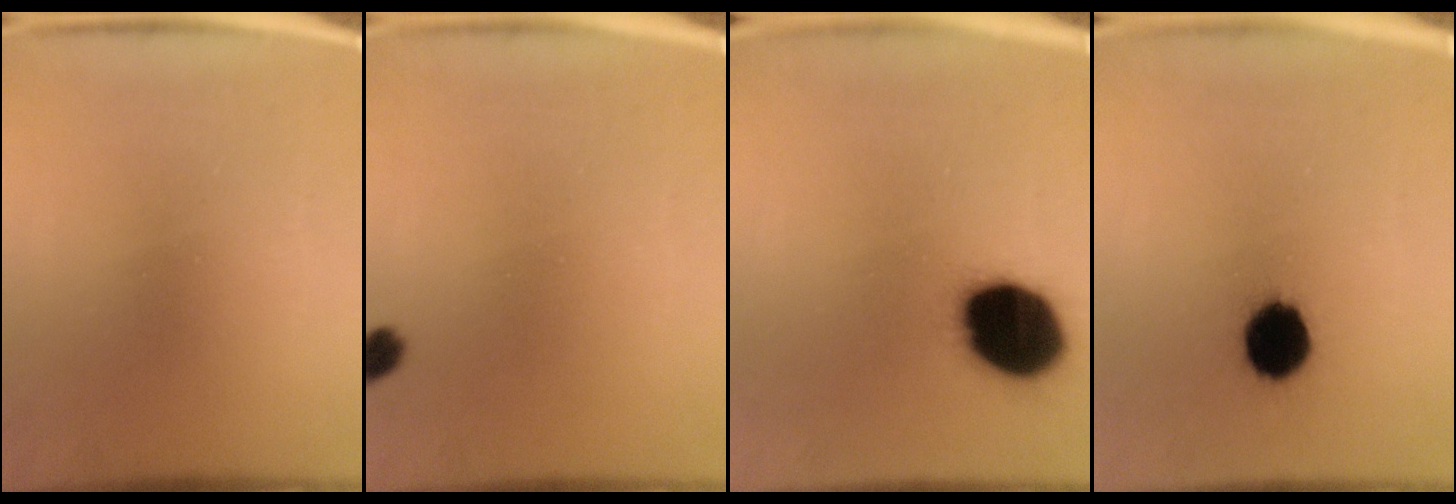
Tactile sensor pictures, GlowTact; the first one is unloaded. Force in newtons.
{"total": 1.9}
{"total": 19.3}
{"total": 10.5}